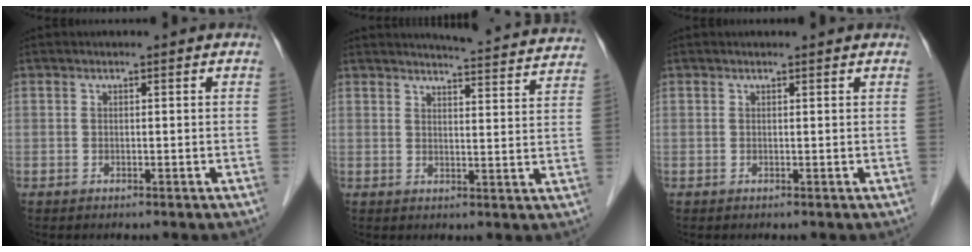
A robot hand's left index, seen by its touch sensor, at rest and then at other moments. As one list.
[{"total": 14.9, "force": [14.5, 0.6, 3.4], "torque": [-0.037, -0.042, 0.155]}, {"total": 1.7, "force": [1.7, 0.1, 0.4], "torque": [-0.011, 0.008, 0.016]}]